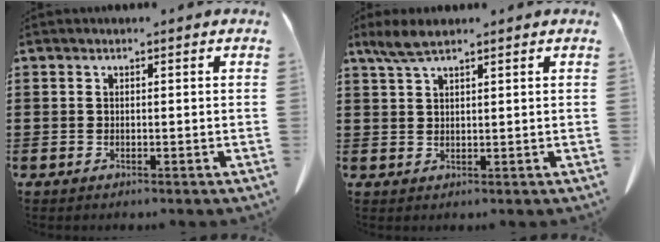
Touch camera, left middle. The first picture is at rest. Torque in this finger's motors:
{"motor_torque": [0.27, -0.13, 0.06, 0.07]}